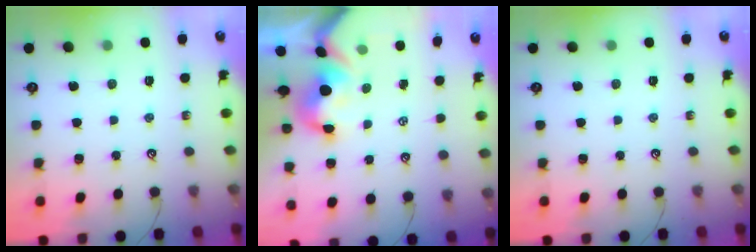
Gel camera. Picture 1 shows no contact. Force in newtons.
{"total": 3.0, "press": 2.8, "slide": 1.0}
{"total": 0.0}